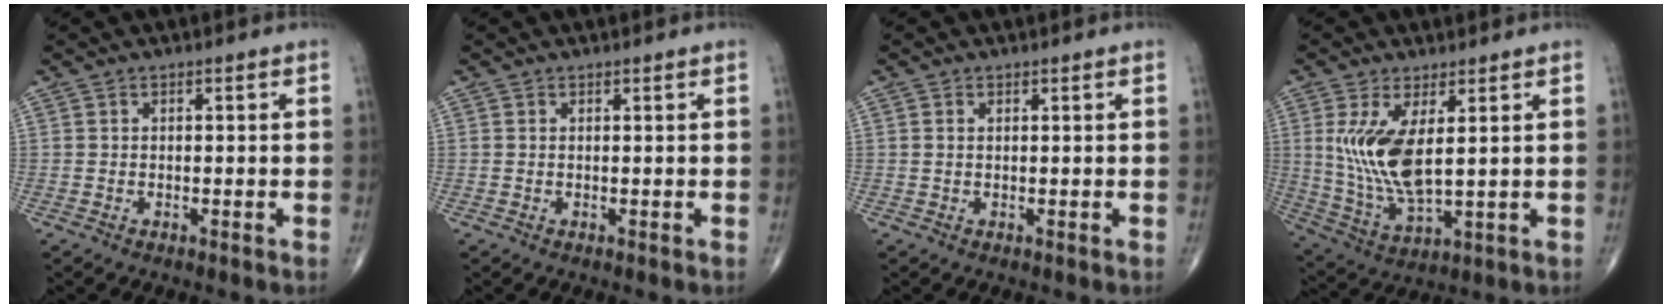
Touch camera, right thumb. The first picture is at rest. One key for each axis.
{"total": 0.0}
{"total": 0.7, "fx": 0.2, "fy": 0.4, "fz": 0.5, "tx": -0.013, "ty": 0.004, "tz": 0.005}
{"total": 11.7, "fx": 2.4, "fy": 4.6, "fz": 10.5, "tx": -0.220, "ty": -0.024, "tz": 0.061}